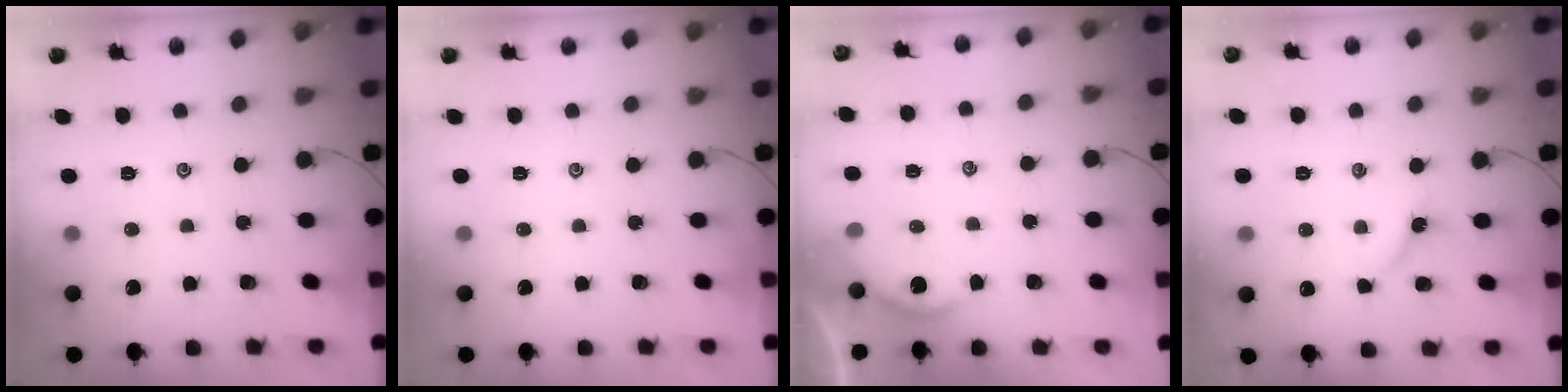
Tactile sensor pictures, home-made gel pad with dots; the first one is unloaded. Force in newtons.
{"total": 0.0}
{"total": 2.3, "press": 2.3, "slide": 0.3}
{"total": 3.3, "press": 3.3, "slide": 0.5}